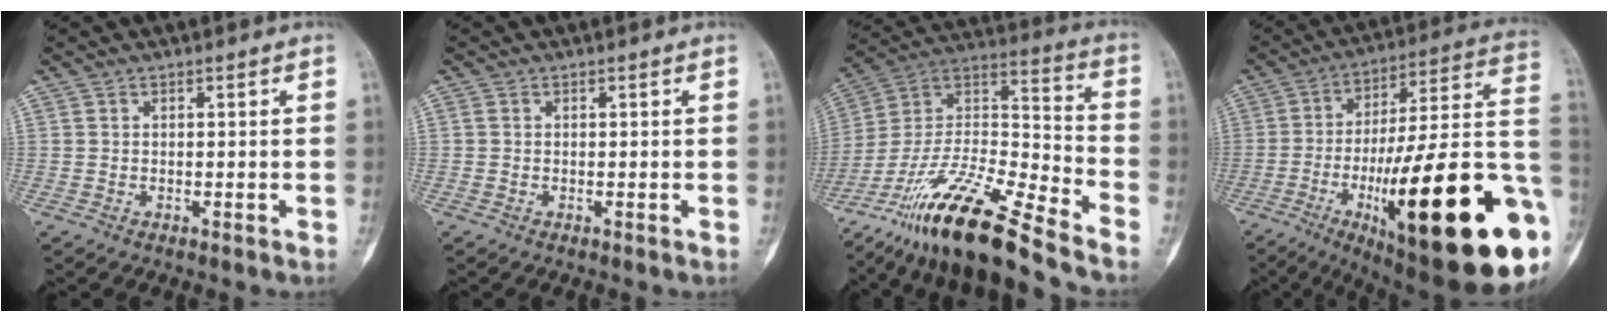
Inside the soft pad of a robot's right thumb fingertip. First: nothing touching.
{"total": 0.5, "force": [0.0, 0.4, 0.3], "torque": [-0.010, -0.001, -0.002]}
{"total": 22.2, "force": [-17.0, 3.2, 13.9], "torque": [-0.288, 0.059, -0.317]}
{"total": 36.7, "force": [-10.7, 9.1, 33.9], "torque": [-0.427, 0.029, -0.161]}